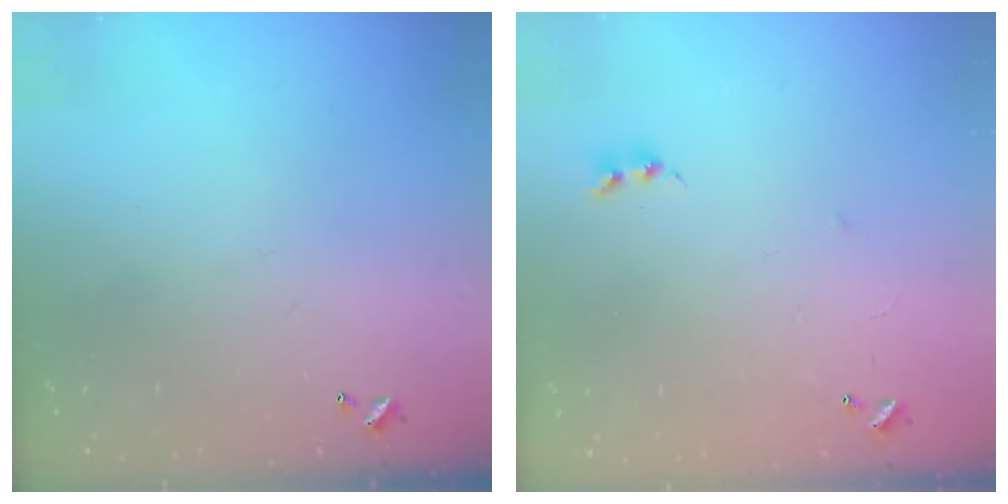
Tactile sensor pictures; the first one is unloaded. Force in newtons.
{"total": 6.2, "press": 6.2, "slide": 0.7}